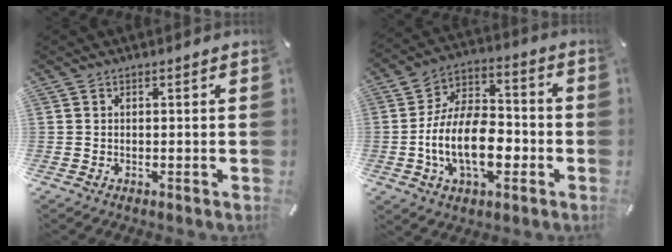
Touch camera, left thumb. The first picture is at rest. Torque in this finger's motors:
{"motor_torque": [2.21, 2.80, 0.53, -0.03, 0.24]}